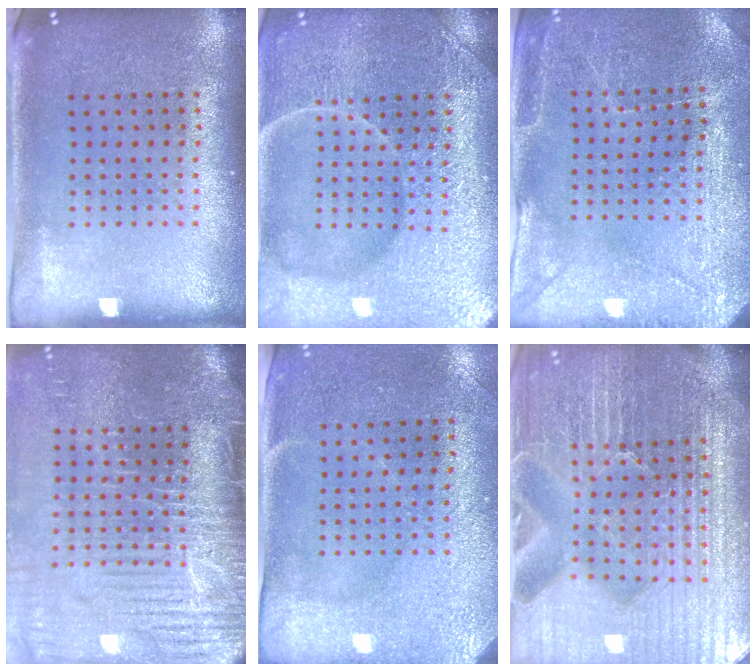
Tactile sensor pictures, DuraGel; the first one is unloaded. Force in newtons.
{"total": 7.2, "press": 7.1, "slide": 0.9}
{"total": 2.9, "press": 2.9, "slide": 0.2}
{"total": 5.0, "press": 4.3, "slide": 2.6}
{"total": 2.9, "press": 2.4, "slide": 1.6}
{"total": 6.5, "press": 5.8, "slide": 3.1}